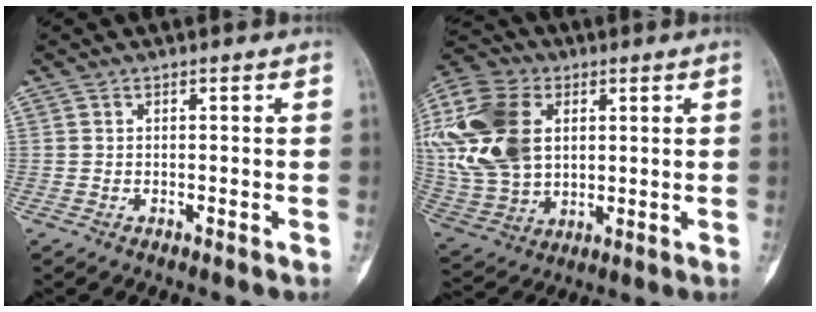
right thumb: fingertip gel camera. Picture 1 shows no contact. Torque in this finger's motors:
{"motor_torque": [2.17, 2.53, 1.36, -0.11, 0.39]}